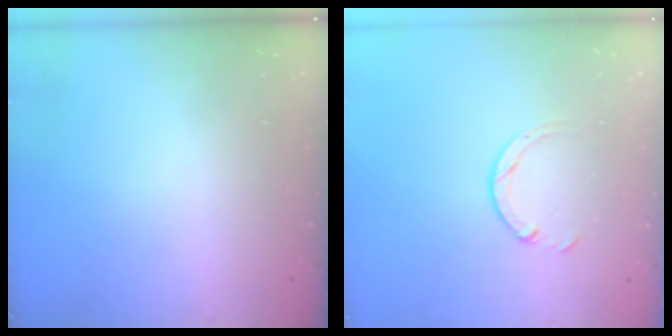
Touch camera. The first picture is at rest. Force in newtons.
{"total": 4.6, "press": 4.6, "slide": 0.3}